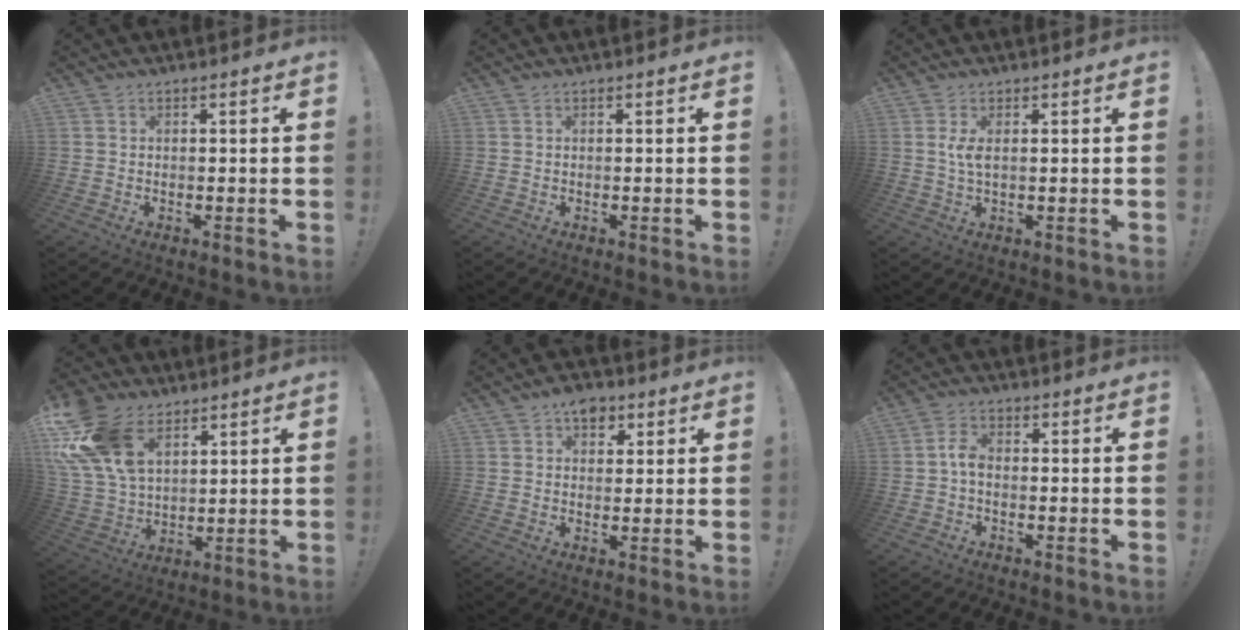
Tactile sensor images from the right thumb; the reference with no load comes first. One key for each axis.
{"total": 0.0}
{"total": 3.7, "fx": 0.8, "fy": 1.2, "fz": 3.4, "tx": -0.063, "ty": 0.001, "tz": 0.013}
{"total": 18.5, "fx": 9.0, "fy": 11.7, "fz": 11.1, "tx": -0.226, "ty": -0.045, "tz": 0.169}
{"total": 6.2, "fx": 3.5, "fy": 4.2, "fz": 3.0, "tx": -0.020, "ty": -0.014, "tz": 0.058}
{"total": 4.3, "fx": -0.6, "fy": 2.4, "fz": 3.5, "tx": -0.072, "ty": 0.009, "tz": -0.012}